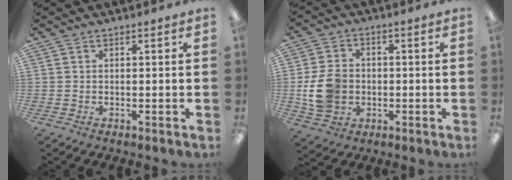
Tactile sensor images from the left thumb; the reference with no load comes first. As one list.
[{"total": 10.0, "force": [-1.2, 8.0, 5.8], "torque": [-0.127, 0.017, -0.018]}]